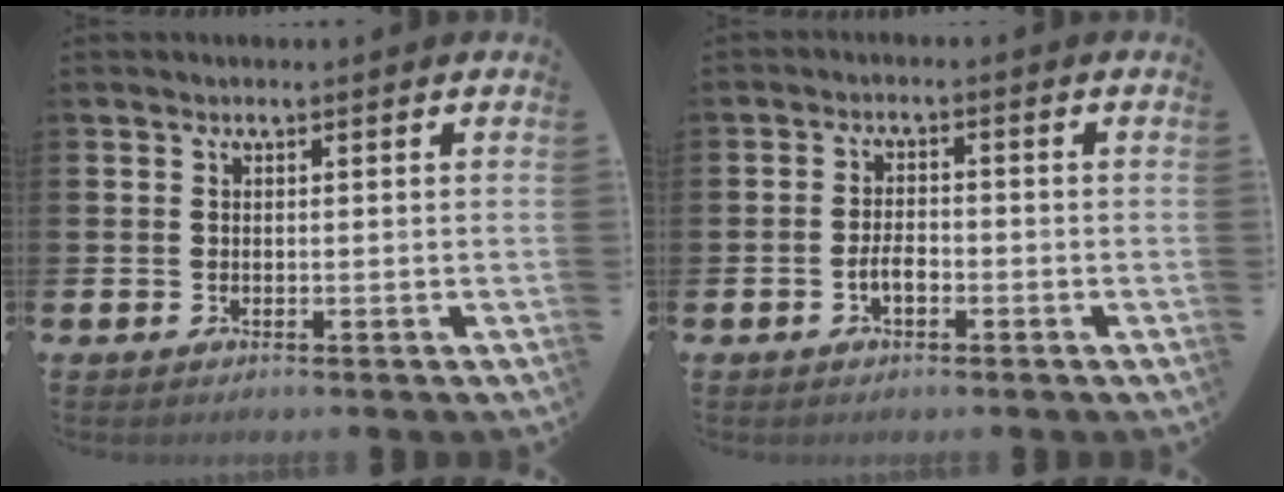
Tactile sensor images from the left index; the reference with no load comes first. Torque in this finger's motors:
{"motor_torque": [0.45, 0.43, 0.06, 0.06]}